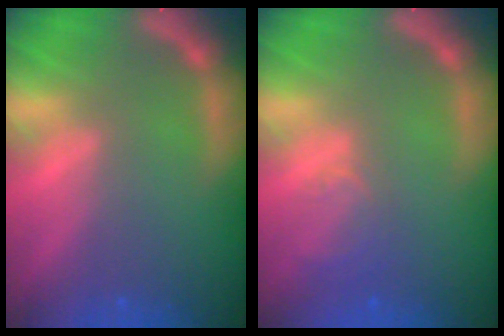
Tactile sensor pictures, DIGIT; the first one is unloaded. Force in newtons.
{"total": 2.5}